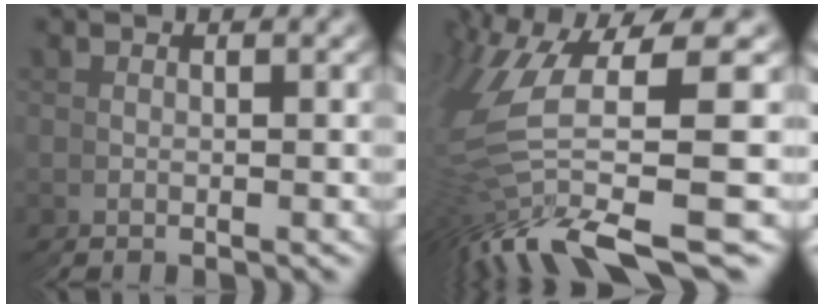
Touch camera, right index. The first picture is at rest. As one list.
[{"total": 5.9, "force": [0.4, 2.9, 5.1], "torque": [-0.130, 0.006, 0.001]}]